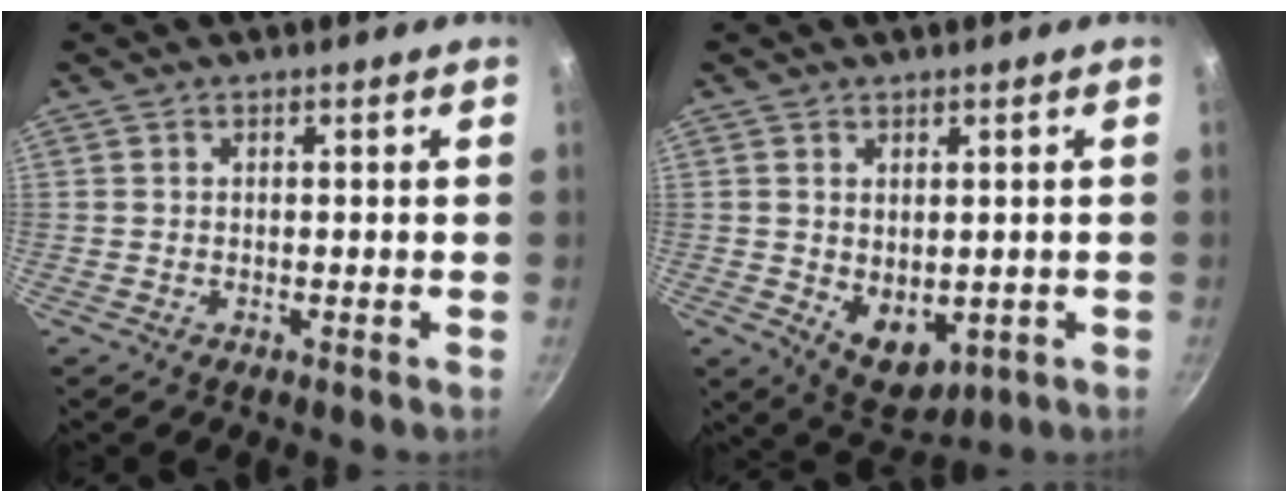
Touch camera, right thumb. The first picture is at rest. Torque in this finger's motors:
{"motor_torque": [-0.34, 0.65, 0.20, 0.71, 0.05]}